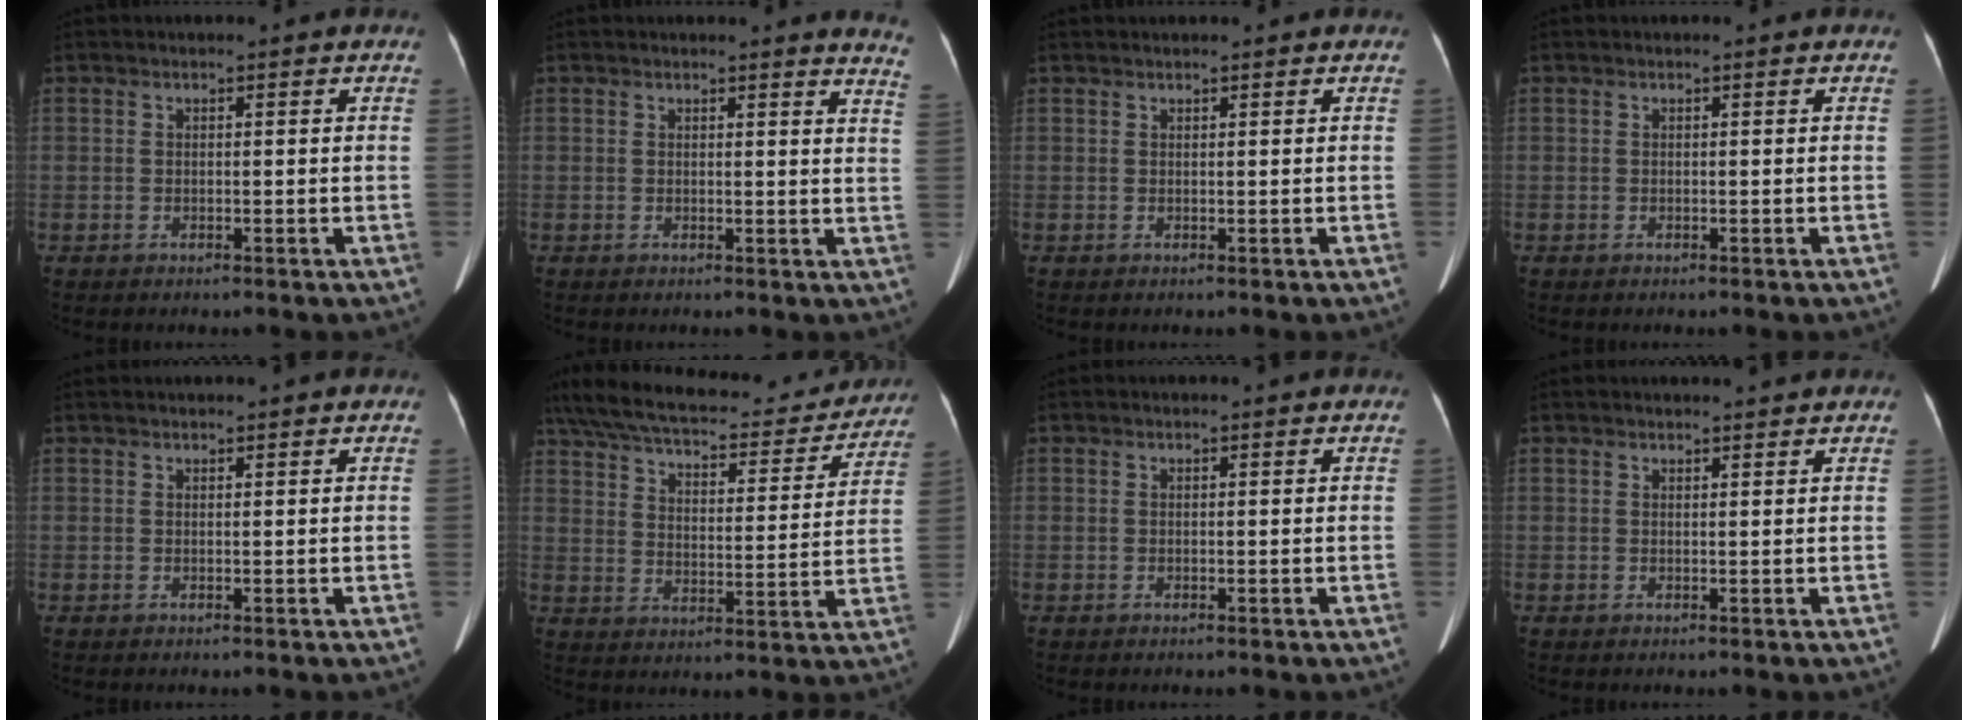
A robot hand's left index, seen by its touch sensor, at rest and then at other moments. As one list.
[{"total": 6.7, "force": [6.5, -0.5, 1.2], "torque": [-0.001, -0.074, 0.039]}, {"total": 2.1, "force": [1.9, 0.2, 0.8], "torque": [-0.010, 0.017, 0.024]}, {"total": 0.0}, {"total": 3.2, "force": [2.9, 0.1, 1.2], "torque": [-0.013, 0.019, 0.035]}, {"total": 24.7, "force": [21.1, 7.3, 10.6], "torque": [-0.179, 0.013, 0.283]}, {"total": 0.7, "force": [0.7, 0.0, 0.3], "torque": [-0.007, 0.000, 0.010]}, {"total": 3.8, "force": [3.7, 0.2, 1.0], "torque": [-0.012, 0.006, 0.041]}]